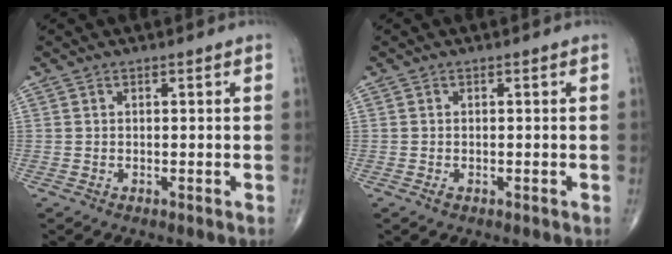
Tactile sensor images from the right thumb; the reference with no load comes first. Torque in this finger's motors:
{"motor_torque": [0.54, 0.19, 0.00, -0.10, 0.00]}